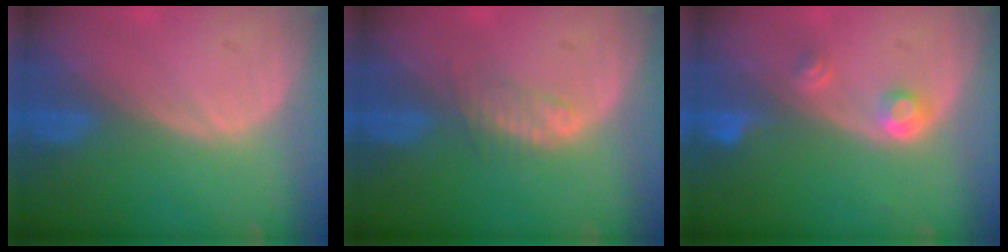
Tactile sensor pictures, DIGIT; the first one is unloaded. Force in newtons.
{"total": 2.3, "press": 2.3, "slide": 0.2}
{"total": 2.9, "press": 2.7, "slide": 1.0}